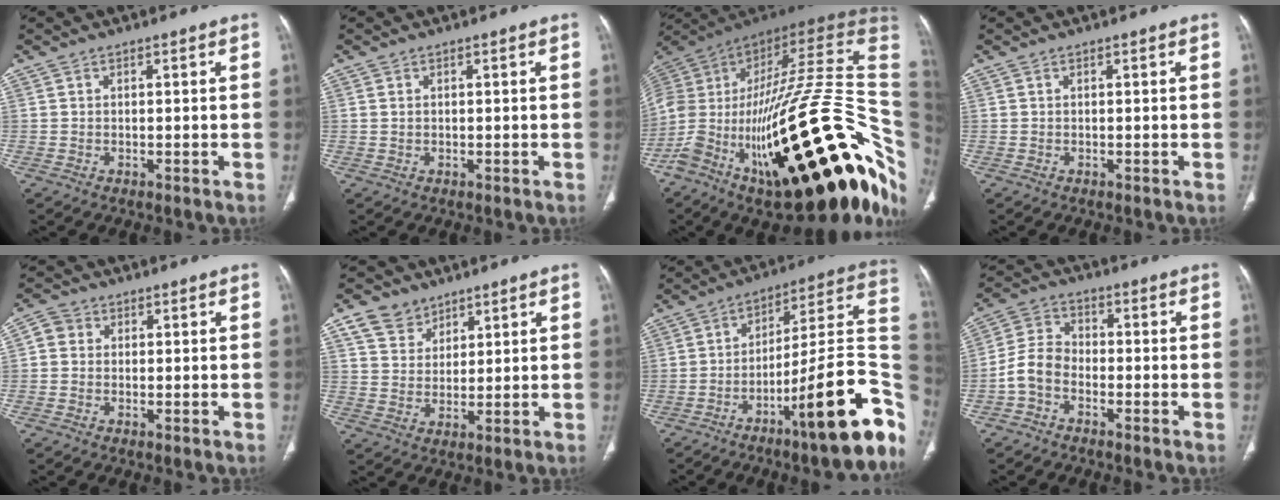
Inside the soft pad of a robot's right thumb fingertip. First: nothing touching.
{"total": 0.9, "force": [0.3, 0.7, 0.5], "torque": [-0.010, -0.001, 0.008]}
{"total": 46.5, "force": [-11.0, 16.8, 41.9], "torque": [-0.575, 0.087, -0.176]}
{"total": 0.0}
{"total": 3.3, "force": [0.4, 3.0, 1.2], "torque": [-0.011, 0.008, 0.000]}
{"total": 6.7, "force": [4.4, 4.8, 1.7], "torque": [-0.009, -0.021, 0.086]}
{"total": 23.7, "force": [-10.0, 4.4, 21.0], "torque": [-0.230, 0.062, -0.145]}
{"total": 6.2, "force": [-2.6, 4.2, 3.7], "torque": [-0.066, 0.025, -0.063]}